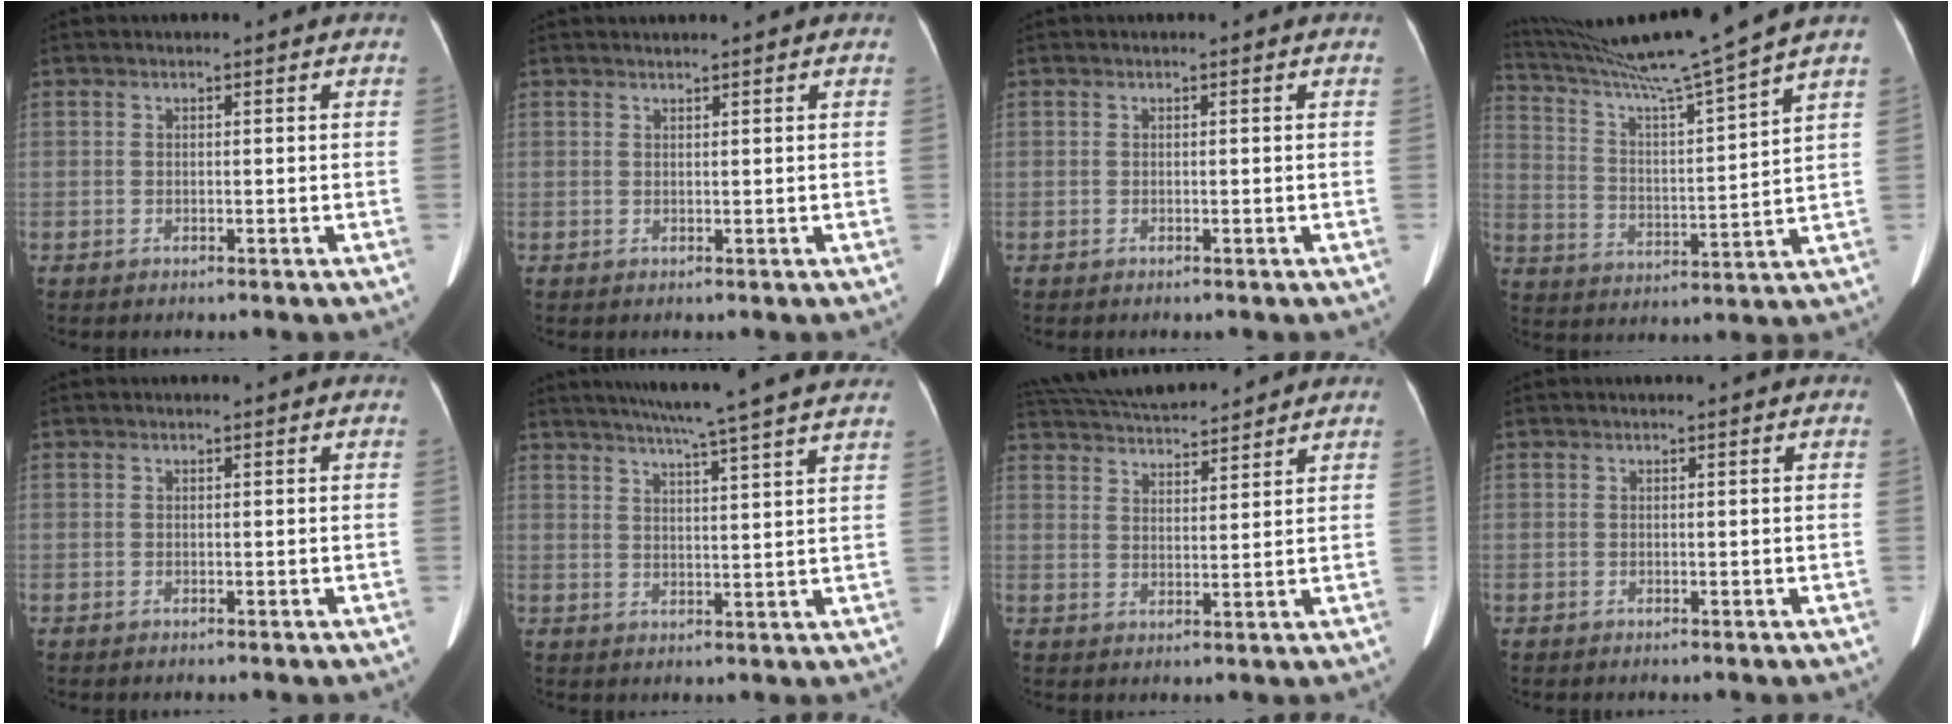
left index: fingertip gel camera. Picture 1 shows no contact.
{"total": 1.1, "force": [1.0, -0.3, 0.3], "torque": [-0.009, 0.010, 0.024]}
{"total": 0.0}
{"total": 17.1, "force": [14.8, -3.1, 8.2], "torque": [-0.148, -0.027, 0.239]}
{"total": 0.0}
{"total": 16.4, "force": [14.1, -1.2, 8.2], "torque": [-0.133, 0.000, 0.177]}
{"total": 13.5, "force": [12.5, 2.1, 4.7], "torque": [-0.094, 0.031, 0.201]}
{"total": 0.0}